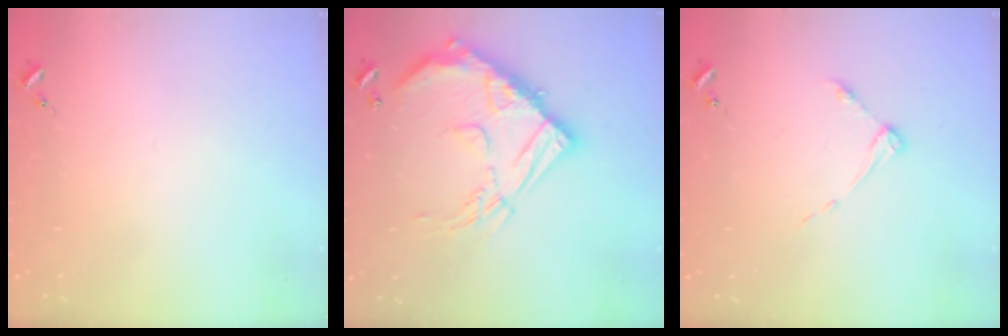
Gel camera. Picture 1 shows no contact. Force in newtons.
{"total": 21.3, "press": 21.2, "slide": 2.1}
{"total": 4.3, "press": 4.3, "slide": 0.6}